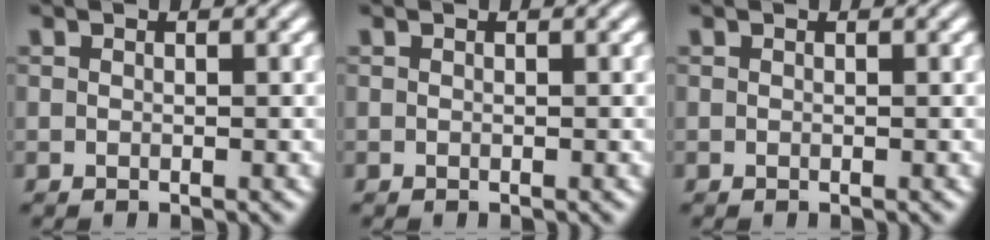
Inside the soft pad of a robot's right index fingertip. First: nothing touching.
{"total": 0.0}
{"total": 0.0}